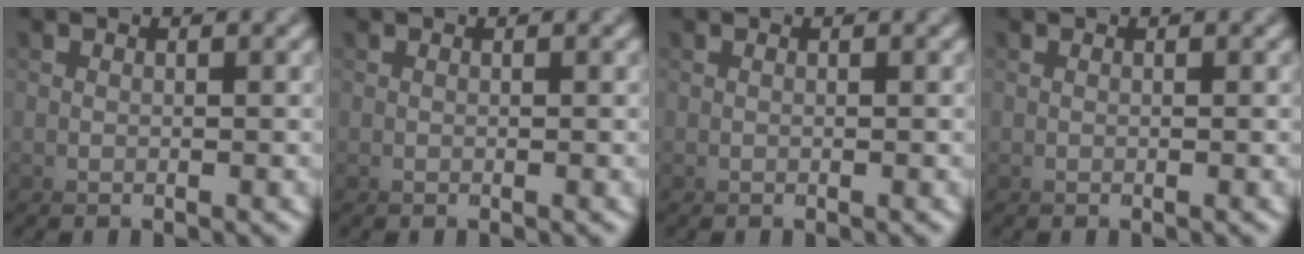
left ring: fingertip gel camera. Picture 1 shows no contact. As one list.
[{"total": 0.0}, {"total": 0.0}, {"total": 0.0}]